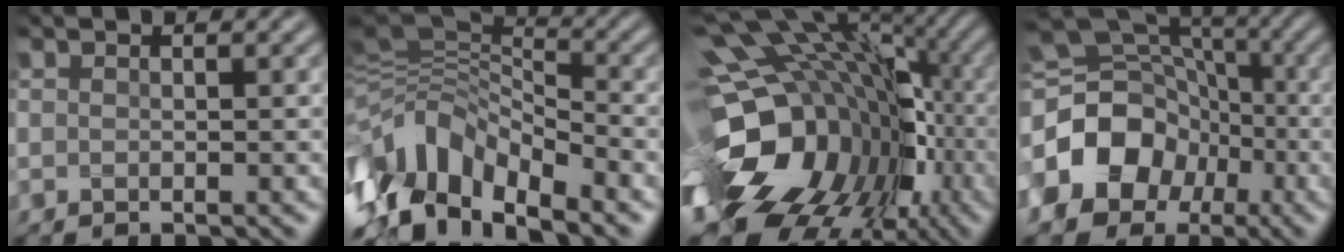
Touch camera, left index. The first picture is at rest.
{"total": 10.1, "force": [-5.4, 4.7, 7.2], "torque": [-0.131, 0.007, -0.112]}
{"total": 18.5, "force": [-4.1, 13.4, 12.1], "torque": [-0.200, -0.001, -0.040]}
{"total": 13.3, "force": [-2.8, 10.9, 7.0], "torque": [-0.148, -0.006, -0.062]}